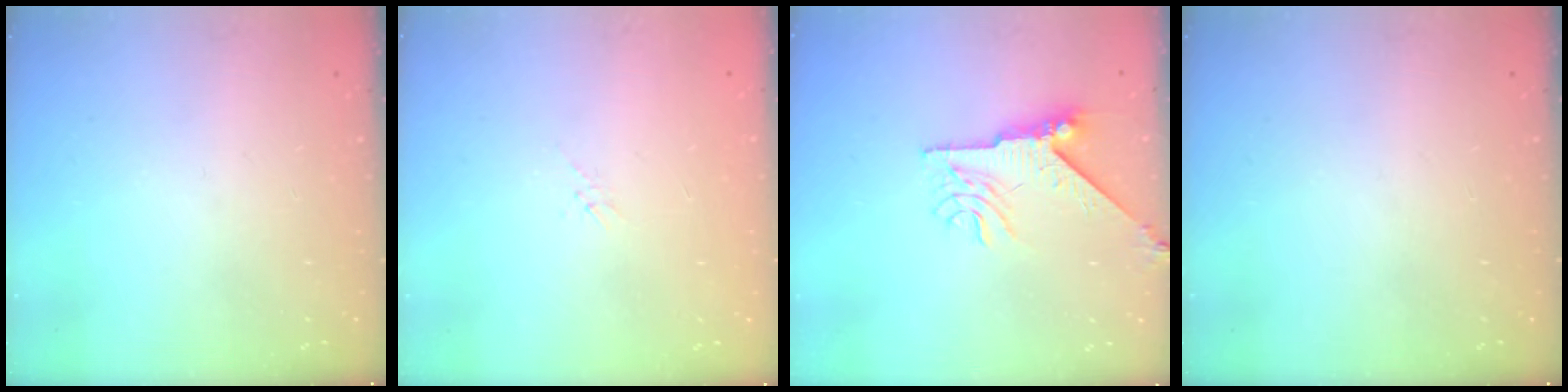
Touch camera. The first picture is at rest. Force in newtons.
{"total": 0.5, "press": 0.5, "slide": 0.2}
{"total": 8.3, "press": 8.2, "slide": 0.8}
{"total": 0.0}